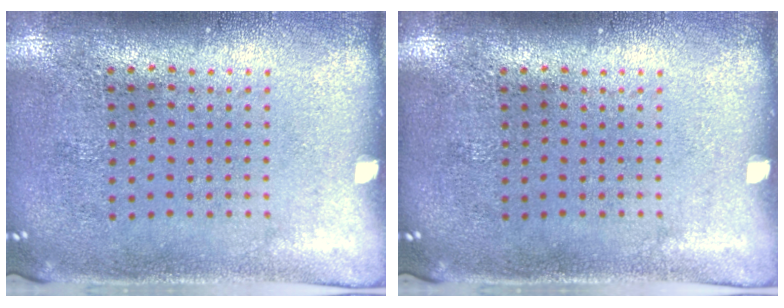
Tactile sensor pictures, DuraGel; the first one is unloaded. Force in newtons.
{"total": 0.0}